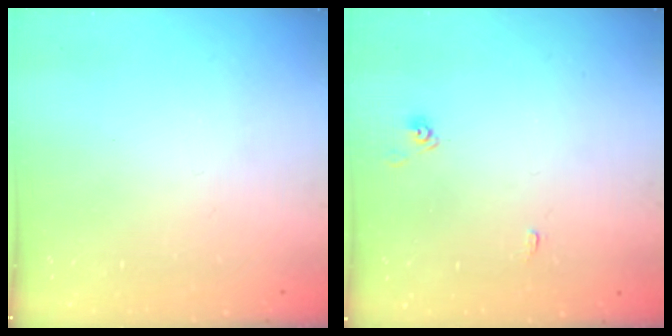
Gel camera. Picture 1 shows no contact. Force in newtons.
{"total": 3.9, "press": 3.9, "slide": 0.3}